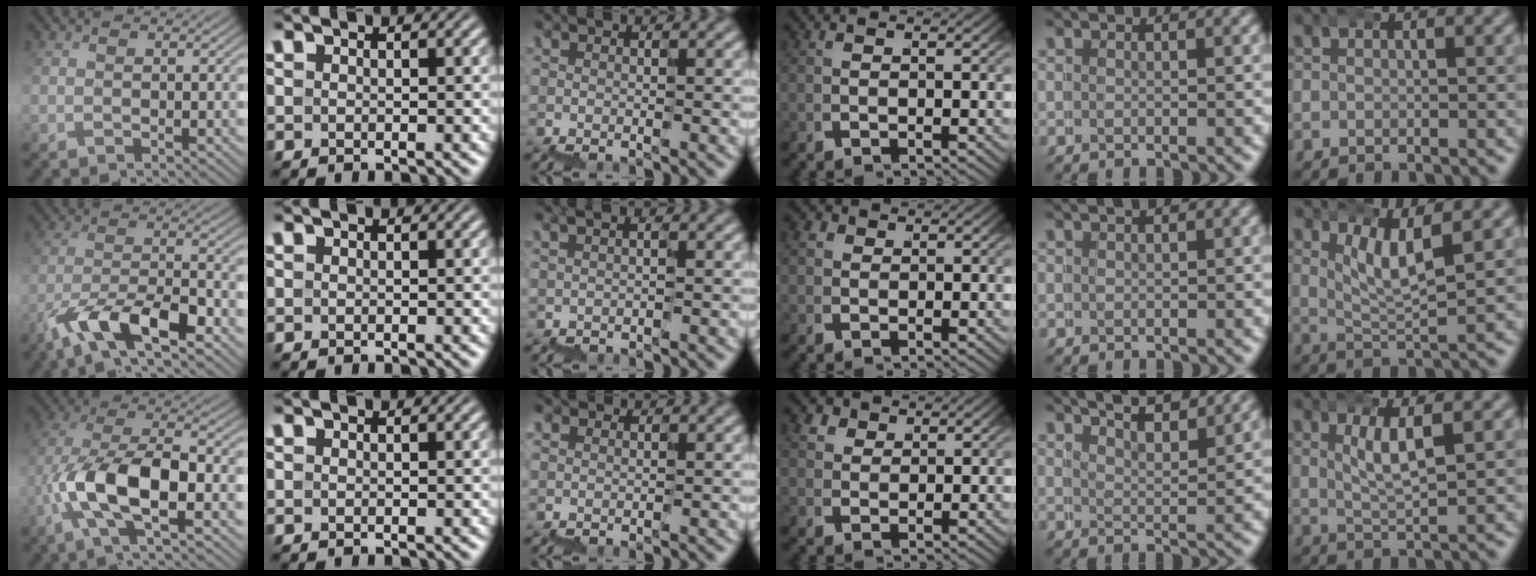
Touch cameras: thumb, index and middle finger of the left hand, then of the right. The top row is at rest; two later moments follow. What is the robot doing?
{"motion": "wrap", "object": "belt"}